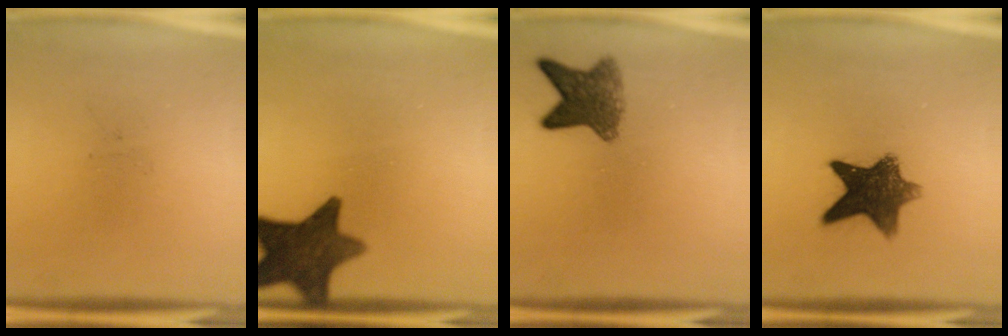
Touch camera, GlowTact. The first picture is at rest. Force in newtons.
{"total": 12.7}
{"total": 6.5}
{"total": 10.2}